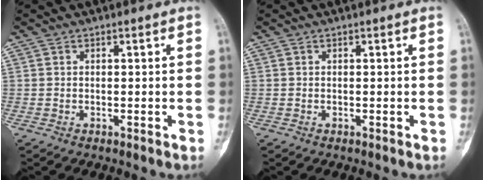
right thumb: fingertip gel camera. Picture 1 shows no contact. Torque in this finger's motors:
{"motor_torque": [0.29, 0.29, -0.01, 0.00, 0.00]}